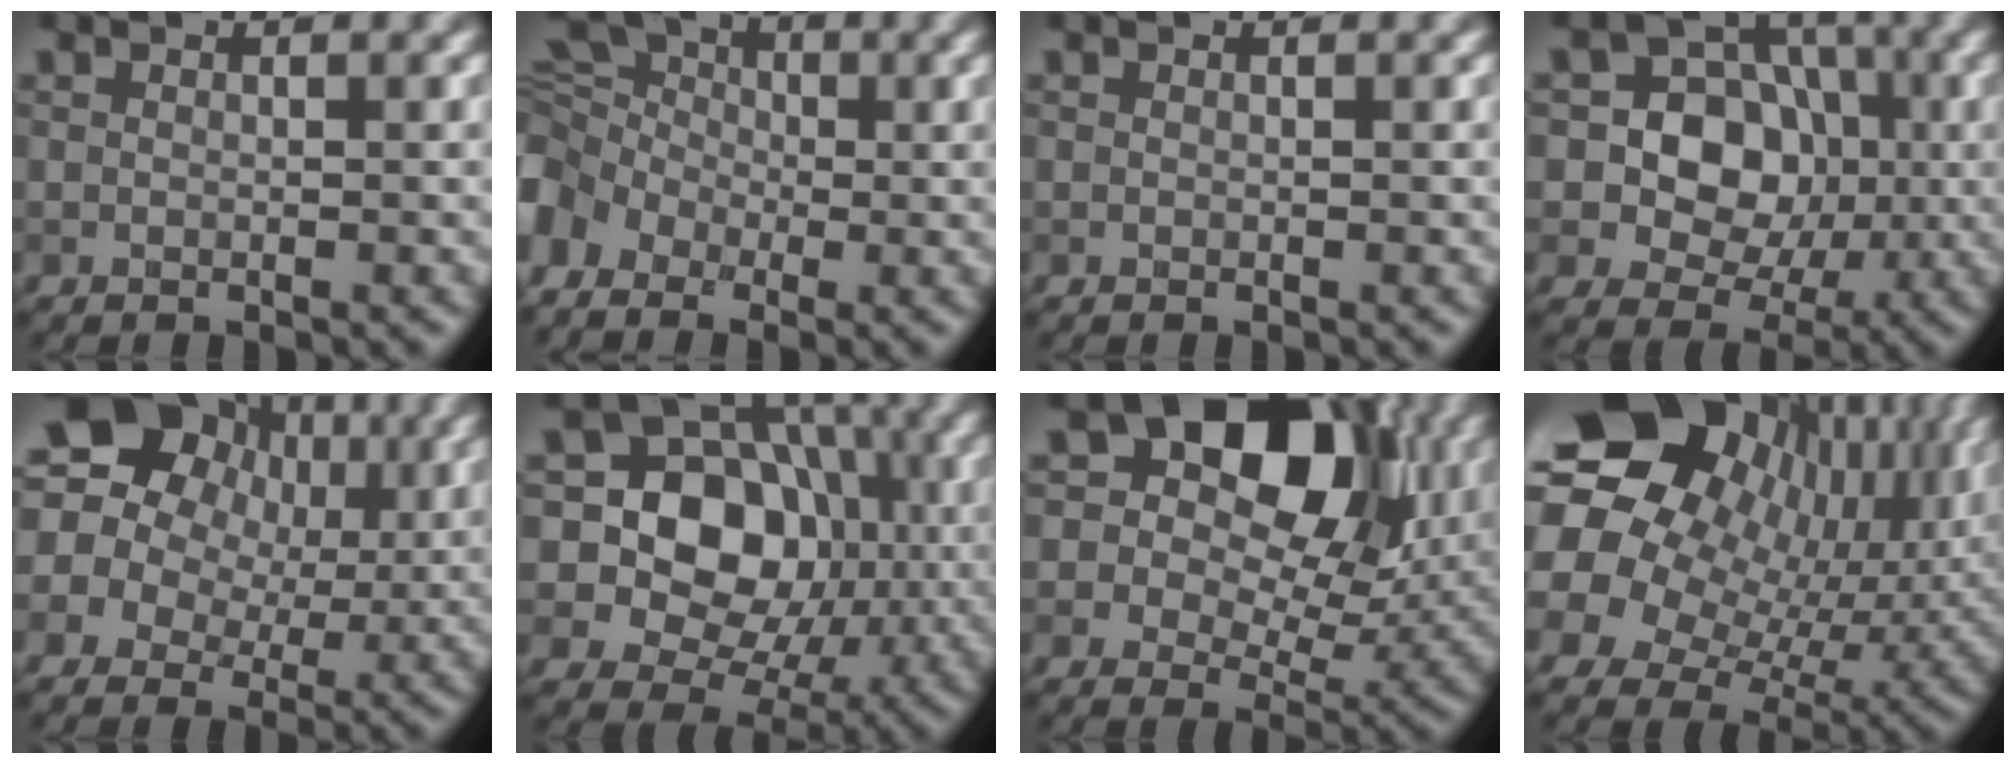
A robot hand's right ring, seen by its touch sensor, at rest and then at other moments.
{"total": 6.7, "force": [0.3, 4.9, 4.6], "torque": [-0.090, 0.031, -0.012]}
{"total": 0.0}
{"total": 9.5, "force": [0.7, 8.1, 4.9], "torque": [-0.079, 0.031, -0.017]}
{"total": 15.9, "force": [5.8, 12.6, 7.8], "torque": [-0.163, 0.033, 0.081]}
{"total": 16.0, "force": [2.0, 13.4, 8.5], "torque": [-0.171, 0.049, 0.018]}
{"total": 16.6, "force": [7.7, 11.0, 9.9], "torque": [-0.167, 0.067, 0.112]}
{"total": 20.9, "force": [6.5, 15.4, 12.5], "torque": [-0.251, 0.017, 0.106]}